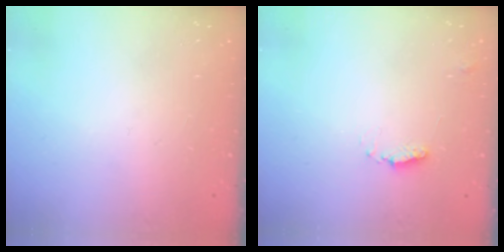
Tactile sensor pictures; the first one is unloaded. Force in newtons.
{"total": 4.6, "press": 4.6, "slide": 0.7}